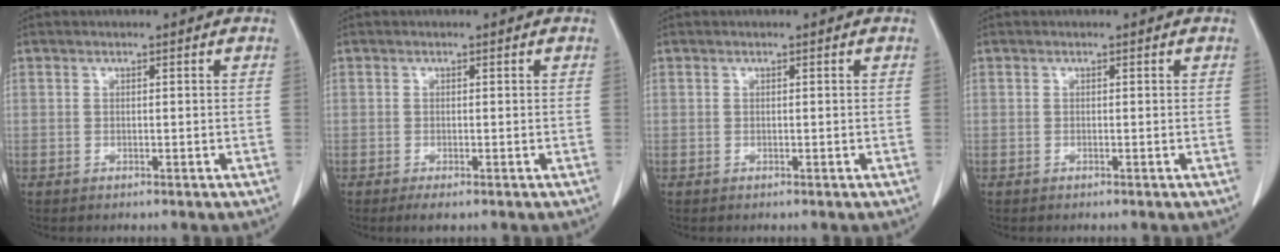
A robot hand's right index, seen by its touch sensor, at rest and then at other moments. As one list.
[{"total": 1.4, "force": [-0.8, 0.3, 1.2], "torque": [-0.018, -0.003, -0.009]}, {"total": 0.0}, {"total": 0.0}]